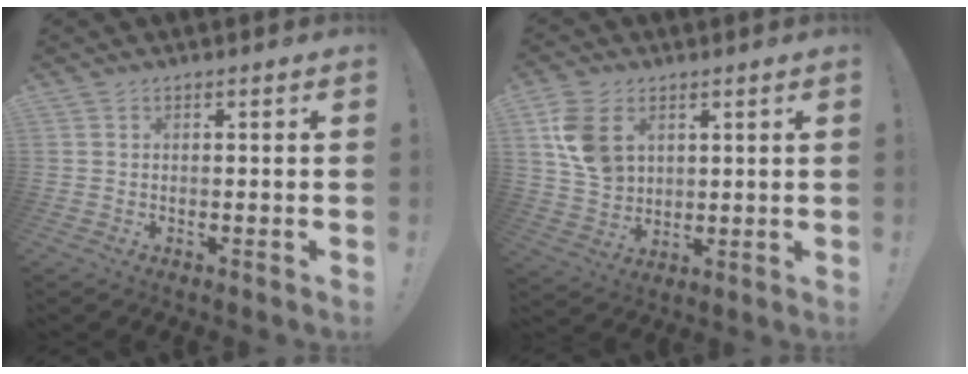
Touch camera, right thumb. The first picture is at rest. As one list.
[{"total": 11.5, "force": [4.4, 8.4, 6.5], "torque": [-0.114, -0.009, 0.088]}]